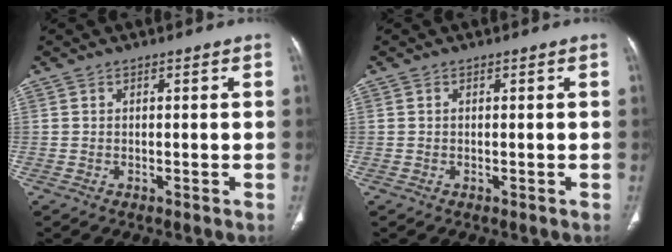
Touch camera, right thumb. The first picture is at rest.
{"total": 0.0}